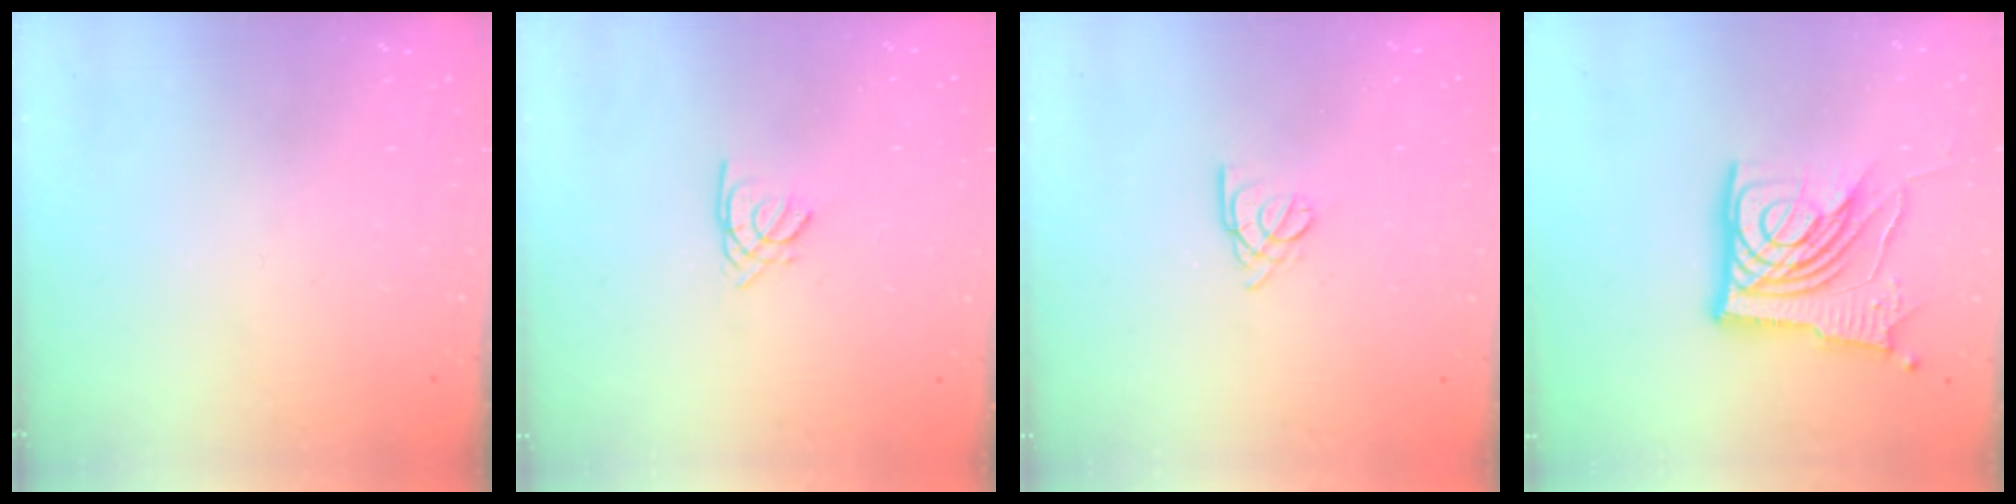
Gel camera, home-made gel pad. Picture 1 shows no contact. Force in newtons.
{"total": 1.5, "press": 1.4, "slide": 0.4}
{"total": 2.6, "press": 2.6, "slide": 0.6}
{"total": 17.1, "press": 16.9, "slide": 2.3}